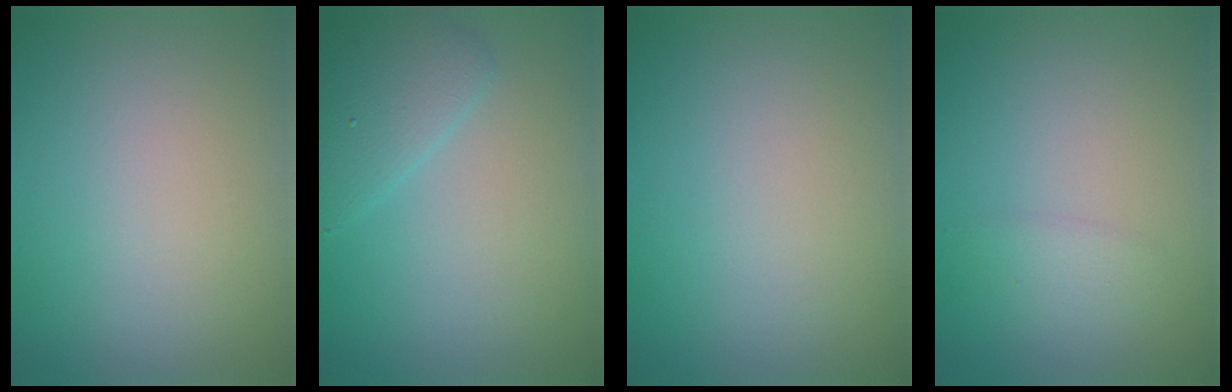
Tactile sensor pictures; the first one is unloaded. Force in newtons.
{"total": 2.7, "press": 2.7, "slide": 0.2}
{"total": 0.0}
{"total": 1.1, "press": 1.1, "slide": 0.1}